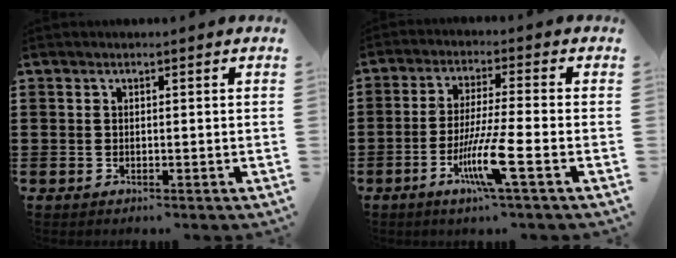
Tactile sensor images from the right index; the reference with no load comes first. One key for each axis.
{"total": 8.3, "fx": -3.7, "fy": 0.1, "fz": 7.5, "tx": -0.148, "ty": -0.015, "tz": -0.071}